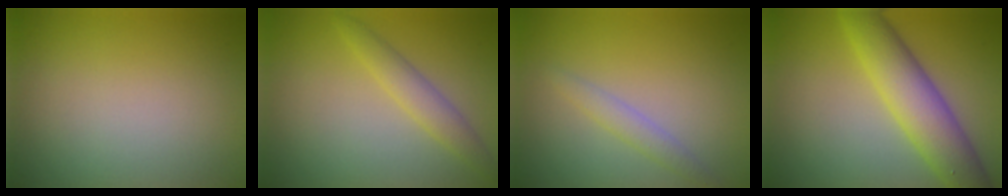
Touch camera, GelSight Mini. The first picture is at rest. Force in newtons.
{"total": 2.6, "press": 2.6, "slide": 0.1}
{"total": 1.6, "press": 1.6, "slide": 0.1}
{"total": 7.0, "press": 7.0, "slide": 0.2}